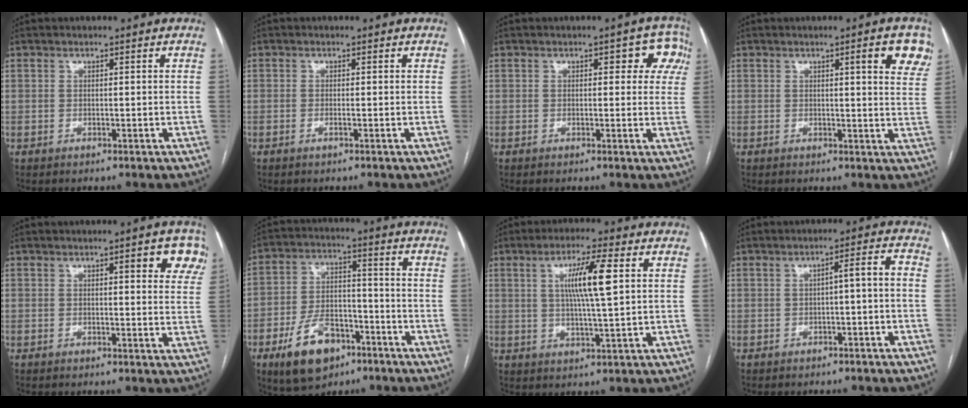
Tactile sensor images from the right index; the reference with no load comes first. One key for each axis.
{"total": 0.6, "fx": -0.3, "fy": -0.1, "fz": 0.5, "tx": -0.011, "ty": 0.000, "tz": -0.005}
{"total": 5.1, "fx": 1.7, "fy": 2.8, "fz": 3.9, "tx": -0.018, "ty": 0.021, "tz": 0.011}
{"total": 6.2, "fx": 3.2, "fy": 0.7, "fz": 5.2, "tx": -0.055, "ty": -0.009, "tz": 0.028}
{"total": 5.9, "fx": 2.9, "fy": 1.6, "fz": 4.8, "tx": -0.045, "ty": 0.001, "tz": 0.024}
{"total": 12.1, "fx": -6.7, "fy": 6.8, "fz": 7.4, "tx": -0.142, "ty": 0.012, "tz": -0.110}
{"total": 8.4, "fx": 2.0, "fy": 0.0, "fz": 8.1, "tx": -0.149, "ty": 0.002, "tz": 0.035}
{"total": 3.5, "fx": -1.0, "fy": 0.5, "fz": 3.3, "tx": -0.044, "ty": 0.019, "tz": -0.014}